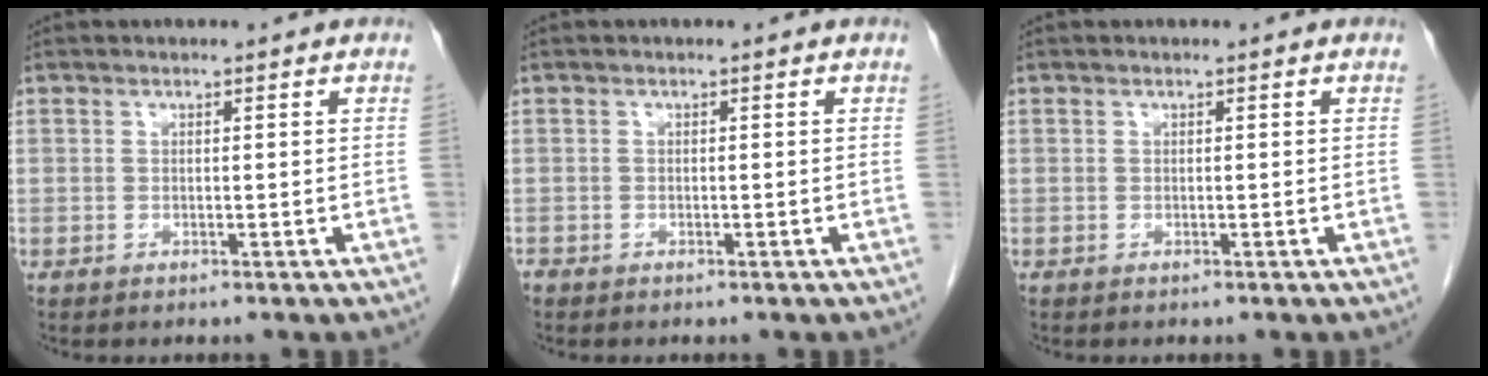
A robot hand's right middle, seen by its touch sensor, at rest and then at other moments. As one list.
[{"total": 0.7, "force": [-0.6, 0.4, 0.1], "torque": [-0.007, 0.000, -0.013]}, {"total": 0.0}]